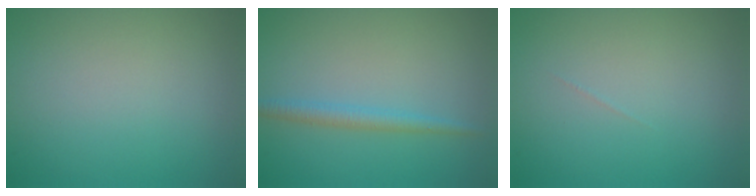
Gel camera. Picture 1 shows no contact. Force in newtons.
{"total": 1.8, "press": 1.8, "slide": 0.1}
{"total": 0.0}